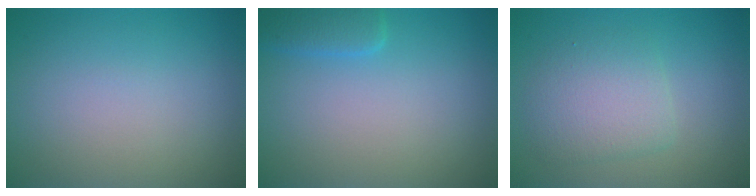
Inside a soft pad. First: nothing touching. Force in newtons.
{"total": 2.0, "press": 2.0, "slide": 0.1}
{"total": 3.4, "press": 3.4, "slide": 0.1}